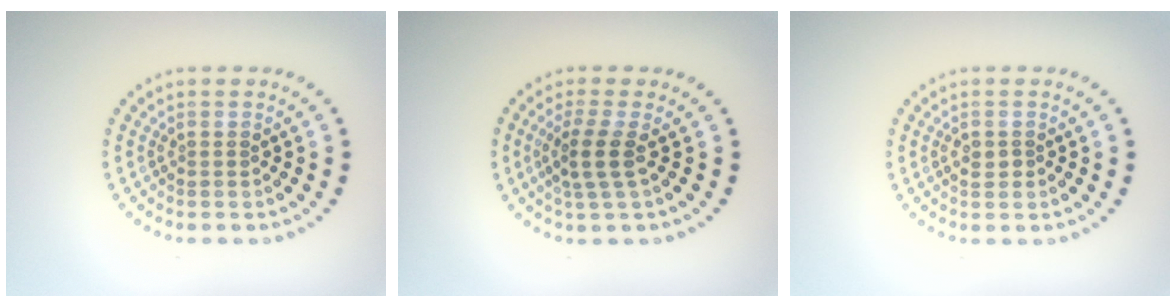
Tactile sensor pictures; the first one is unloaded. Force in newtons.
{"total": 2.7, "press": 2.2, "slide": 1.6}
{"total": 1.2, "press": 1.2, "slide": 0.4}